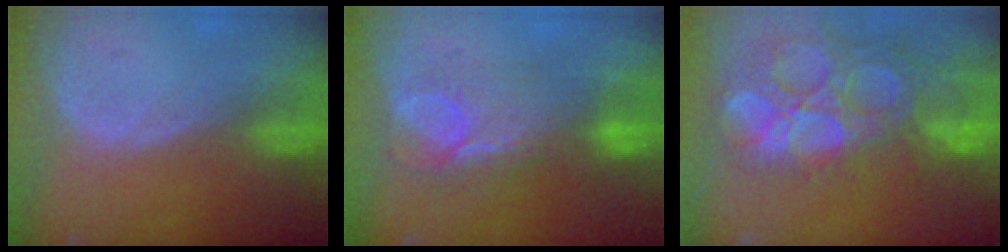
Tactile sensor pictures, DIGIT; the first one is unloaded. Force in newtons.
{"total": 7.7, "press": 7.4, "slide": 2.2}
{"total": 15.4, "press": 12.8, "slide": 8.6}